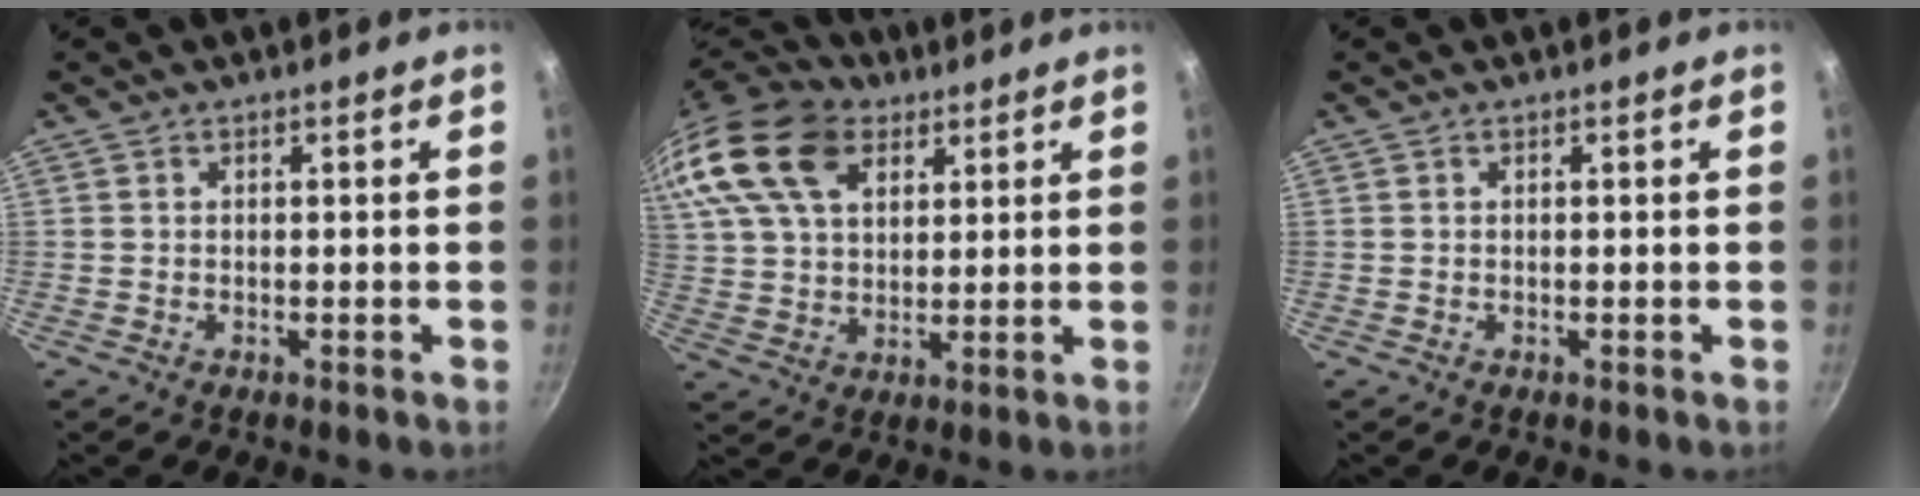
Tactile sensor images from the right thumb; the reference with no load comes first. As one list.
[{"total": 21.6, "force": [11.2, 13.6, 12.5], "torque": [-0.260, 0.013, 0.206]}, {"total": 0.0}]